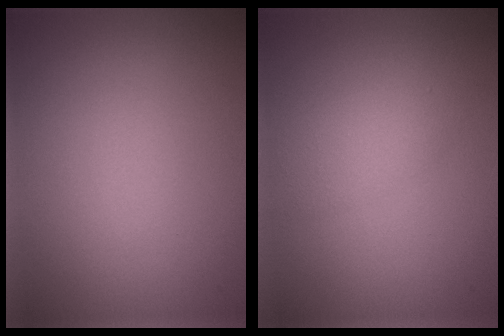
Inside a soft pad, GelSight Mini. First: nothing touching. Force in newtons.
{"total": 2.3, "press": 2.3, "slide": 0.1}